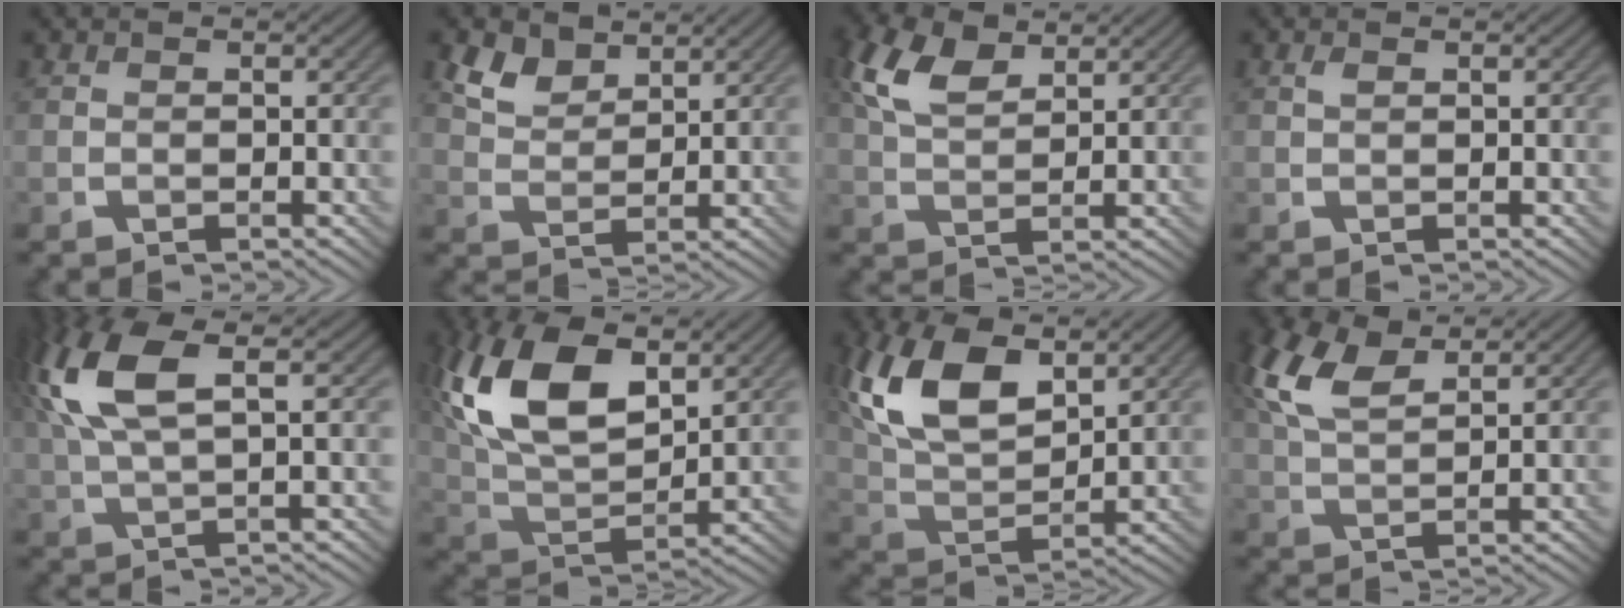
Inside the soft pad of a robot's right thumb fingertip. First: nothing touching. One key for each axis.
{"total": 4.7, "fx": 3.4, "fy": 2.4, "fz": 2.2, "tx": -0.056, "ty": -0.002, "tz": 0.074}
{"total": 6.3, "fx": 3.4, "fy": 2.9, "fz": 4.4, "tx": -0.106, "ty": 0.010, "tz": 0.068}
{"total": 0.7, "fx": 0.3, "fy": 0.2, "fz": 0.5, "tx": -0.013, "ty": 0.001, "tz": 0.006}
{"total": 9.5, "fx": 3.1, "fy": 3.1, "fz": 8.5, "tx": -0.208, "ty": 0.026, "tz": 0.060}
{"total": 14.8, "fx": 6.2, "fy": 7.3, "fz": 11.3, "tx": -0.257, "ty": 0.016, "tz": 0.119}
{"total": 12.9, "fx": 5.9, "fy": 6.2, "fz": 9.6, "tx": -0.222, "ty": 0.014, "tz": 0.114}
{"total": 7.6, "fx": 3.9, "fy": 3.0, "fz": 5.8, "tx": -0.141, "ty": 0.018, "tz": 0.079}